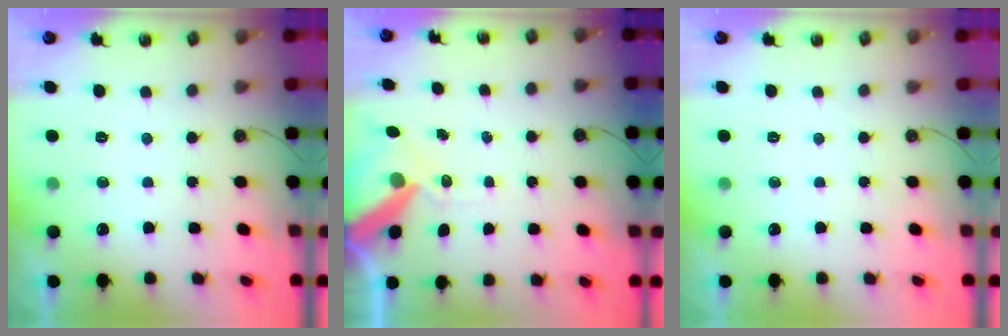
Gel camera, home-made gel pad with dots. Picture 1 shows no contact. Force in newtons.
{"total": 10.9, "press": 10.8, "slide": 1.5}
{"total": 0.0}